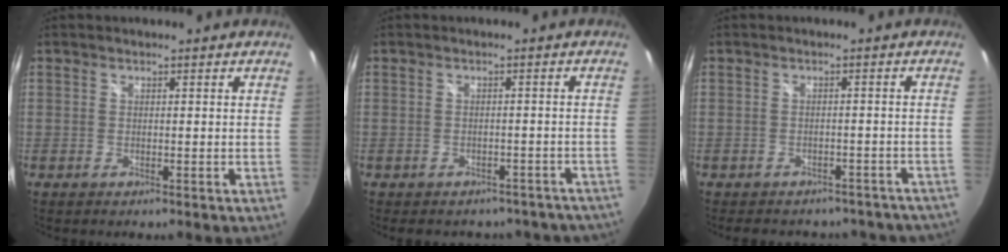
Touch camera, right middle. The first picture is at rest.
{"total": 12.1, "force": [-10.2, 5.4, 3.4], "torque": [-0.064, 0.006, -0.106]}
{"total": 15.0, "force": [-12.8, 6.2, 4.9], "torque": [-0.095, 0.008, -0.140]}